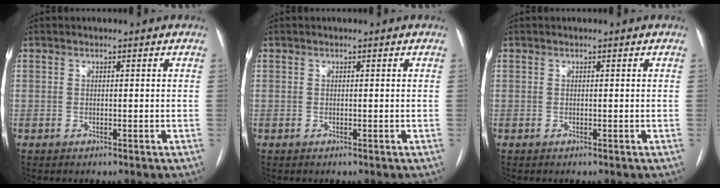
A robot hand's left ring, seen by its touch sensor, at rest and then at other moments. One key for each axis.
{"total": 0.0}
{"total": 0.0}